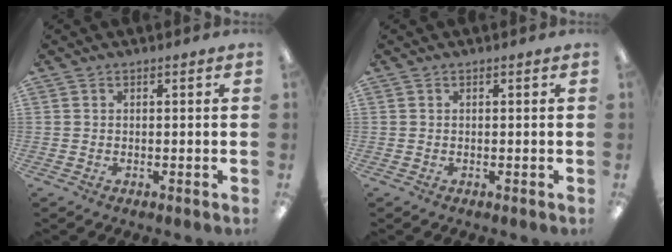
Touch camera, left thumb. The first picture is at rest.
{"total": 0.0}